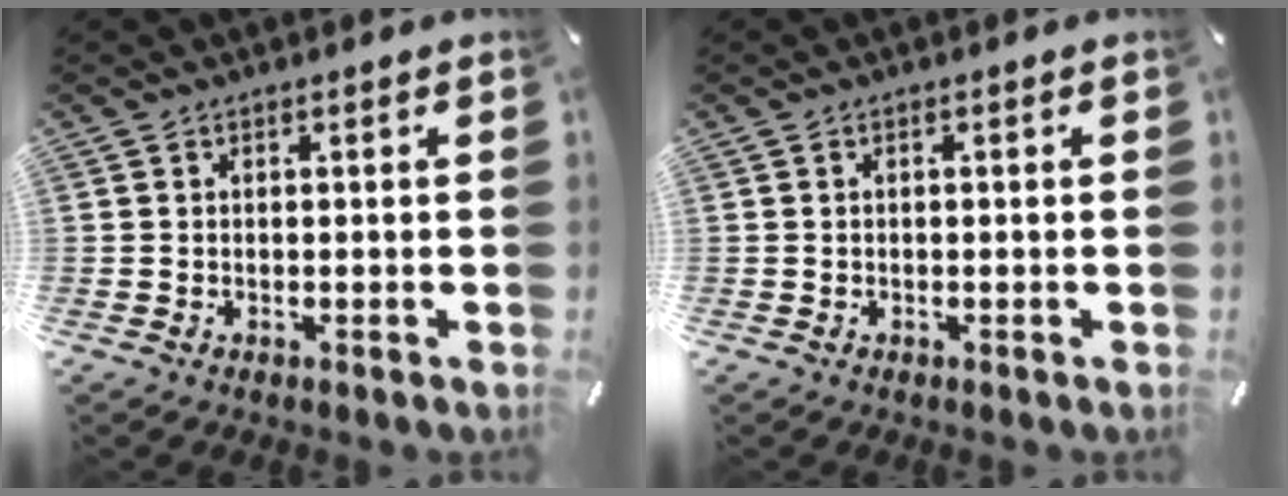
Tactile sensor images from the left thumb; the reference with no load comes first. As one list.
[{"total": 0.7, "force": [-0.2, 0.2, 0.6], "torque": [-0.012, -0.001, -0.003]}]